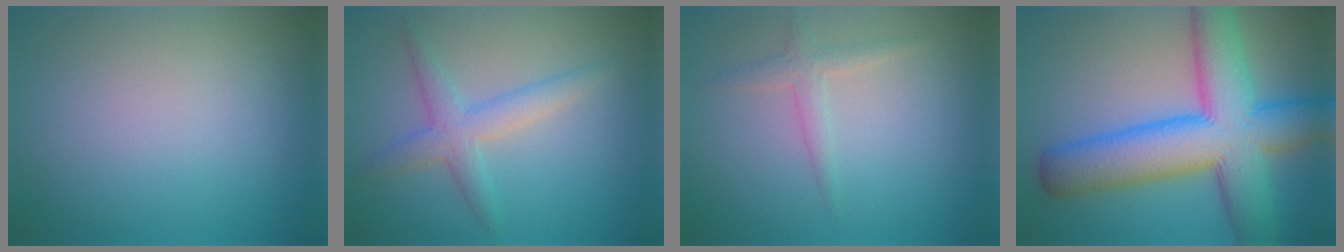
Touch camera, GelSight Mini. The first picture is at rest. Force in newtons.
{"total": 3.1, "press": 3.1, "slide": 0.1}
{"total": 1.8, "press": 1.8, "slide": 0.0}
{"total": 11.6, "press": 11.6, "slide": 0.3}